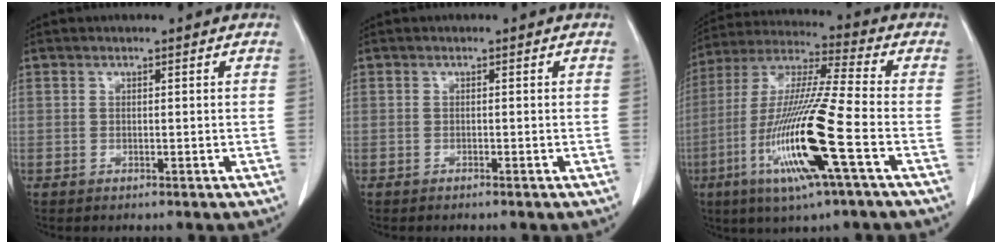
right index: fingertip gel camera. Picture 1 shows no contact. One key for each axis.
{"total": 0.6, "fx": -0.5, "fy": -0.1, "fz": 0.3, "tx": -0.004, "ty": 0.000, "tz": -0.009}
{"total": 18.0, "fx": -6.2, "fy": -0.1, "fz": 16.8, "tx": -0.350, "ty": -0.022, "tz": -0.123}